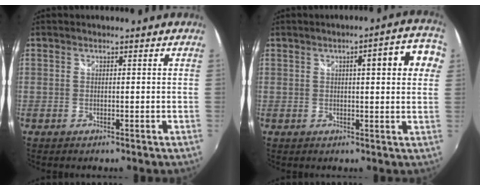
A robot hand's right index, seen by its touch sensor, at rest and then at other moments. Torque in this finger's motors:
{"motor_torque": [0.30, 0.13, 0.16, 0.04]}